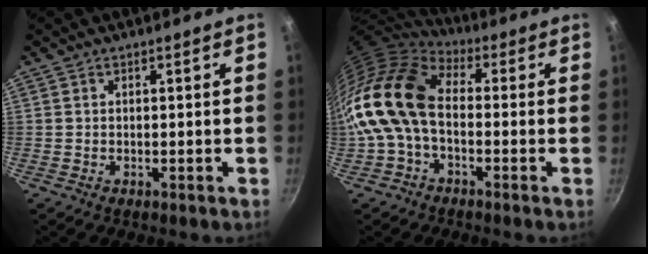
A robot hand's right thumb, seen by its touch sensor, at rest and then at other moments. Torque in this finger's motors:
{"motor_torque": [0.99, 3.22, 2.08, -0.69, 0.38]}